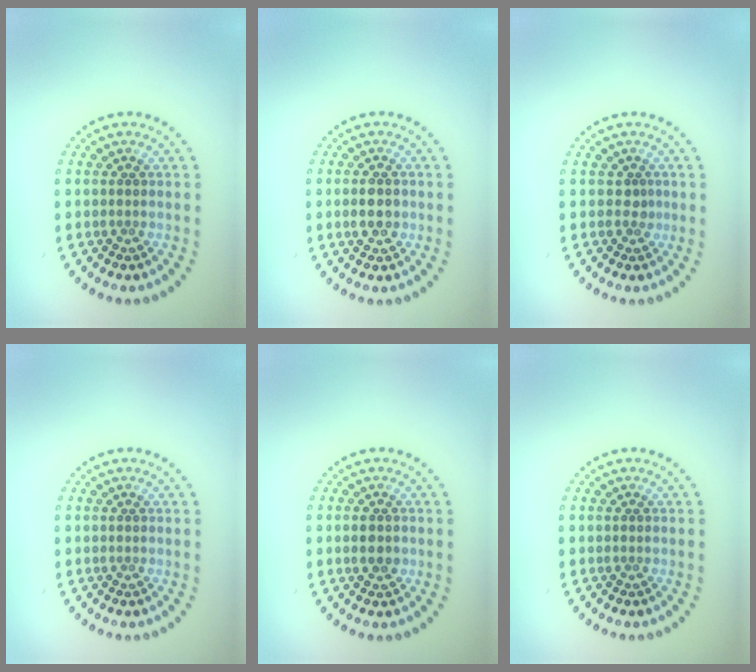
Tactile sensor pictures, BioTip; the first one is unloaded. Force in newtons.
{"total": 2.0, "press": 2.0, "slide": 0.2}
{"total": 0.9, "press": 0.5, "slide": 0.7}
{"total": 0.0}
{"total": 1.9, "press": 1.9, "slide": 0.1}
{"total": 0.0}